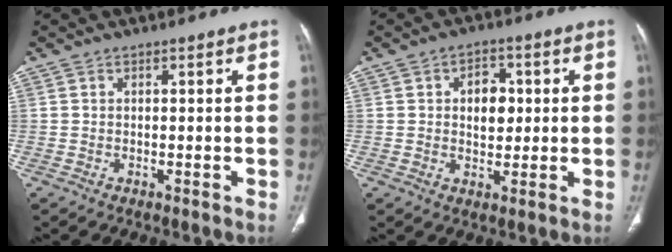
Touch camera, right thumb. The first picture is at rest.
{"total": 6.4, "force": [1.0, 4.4, 4.5], "torque": [-0.035, 0.001, 0.013]}